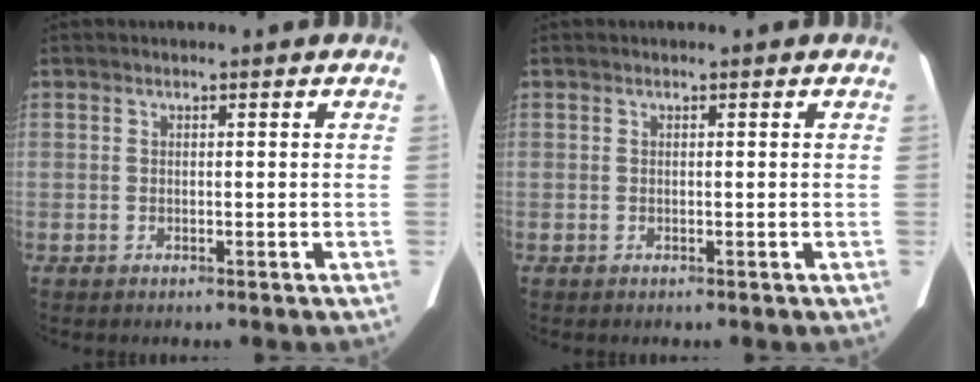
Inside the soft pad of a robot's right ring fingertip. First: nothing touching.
{"total": 0.0}